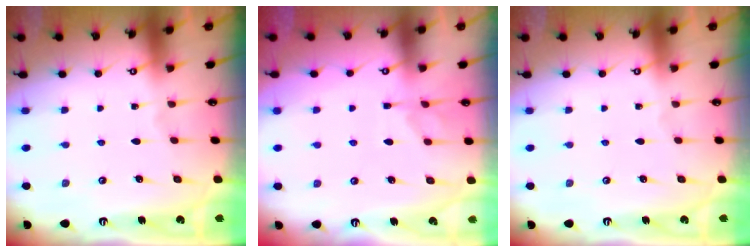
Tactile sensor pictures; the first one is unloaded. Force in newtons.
{"total": 1.1, "press": 0.3, "slide": 1.1}
{"total": 0.0}